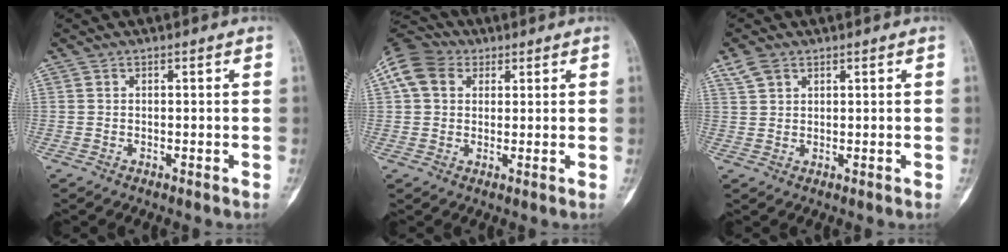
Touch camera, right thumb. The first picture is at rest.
{"total": 9.9, "force": [3.5, 7.7, 5.2], "torque": [-0.094, 0.017, 0.056]}
{"total": 3.2, "force": [2.1, 1.9, 1.5], "torque": [-0.030, 0.002, 0.048]}